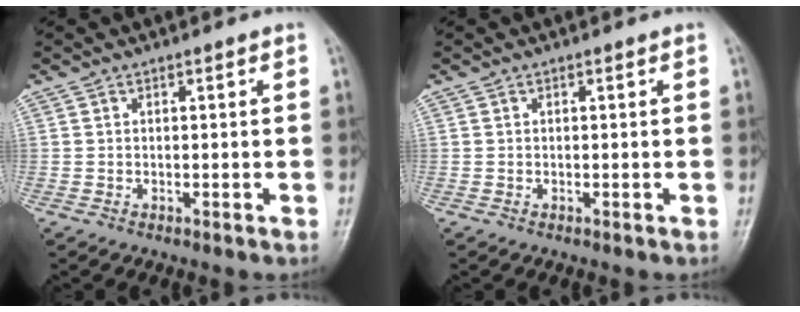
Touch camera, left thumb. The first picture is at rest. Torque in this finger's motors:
{"motor_torque": [-0.01, 0.04, -0.04, -0.10, 0.00]}